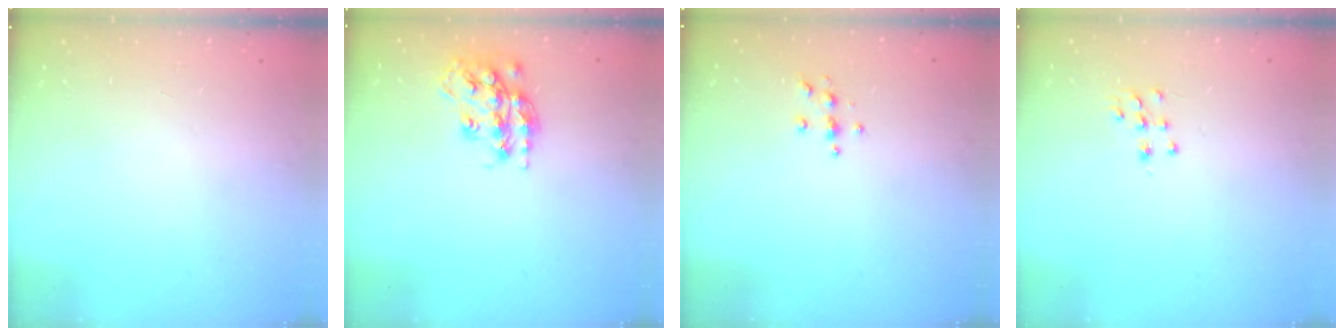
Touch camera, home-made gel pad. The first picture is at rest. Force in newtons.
{"total": 16.3, "press": 16.3, "slide": 0.8}
{"total": 3.9, "press": 3.8, "slide": 0.5}
{"total": 7.0, "press": 7.0, "slide": 0.3}